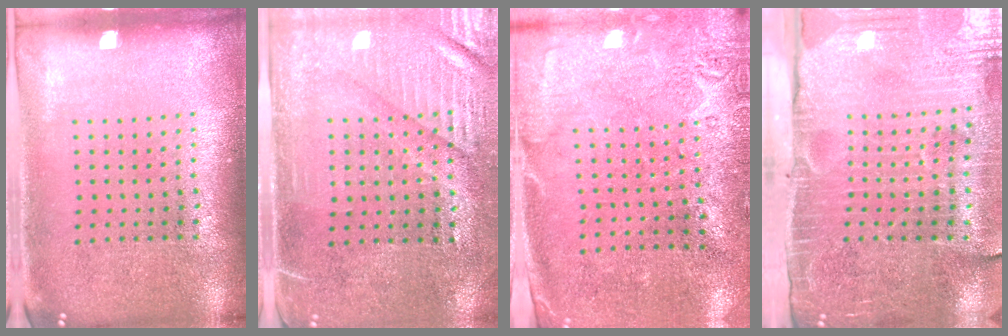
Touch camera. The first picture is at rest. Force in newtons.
{"total": 3.6, "press": 3.1, "slide": 1.8}
{"total": 2.7, "press": 2.2, "slide": 1.6}
{"total": 4.5, "press": 3.9, "slide": 2.4}